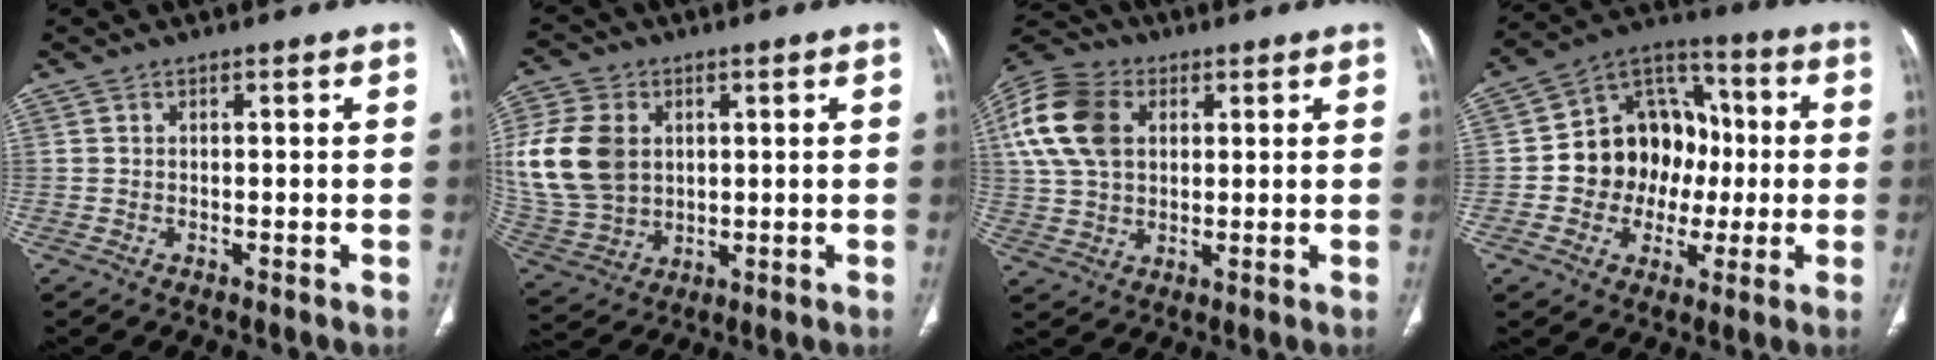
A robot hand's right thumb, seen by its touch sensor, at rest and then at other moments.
{"total": 16.4, "force": [2.8, 12.5, 10.3], "torque": [-0.210, 0.000, 0.067]}
{"total": 15.4, "force": [3.8, 11.1, 10.0], "torque": [-0.205, 0.013, 0.071]}
{"total": 16.2, "force": [-0.6, 13.2, 9.3], "torque": [-0.089, 0.038, -0.011]}